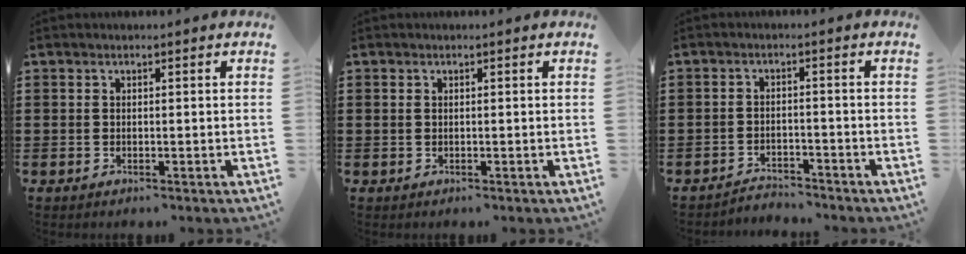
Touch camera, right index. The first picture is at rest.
{"total": 0.6, "force": [0.1, 0.4, 0.4], "torque": [-0.009, 0.002, 0.003]}
{"total": 2.8, "force": [-2.8, 0.1, -0.2], "torque": [-0.006, 0.000, -0.061]}